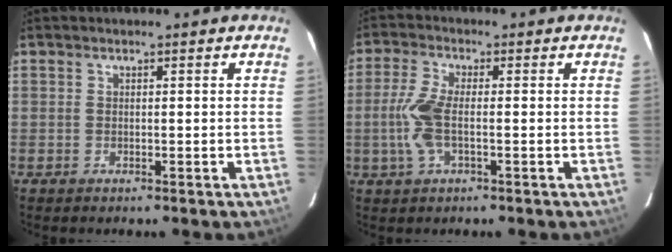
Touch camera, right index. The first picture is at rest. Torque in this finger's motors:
{"motor_torque": [0.91, -0.30, 0.55, 0.15]}